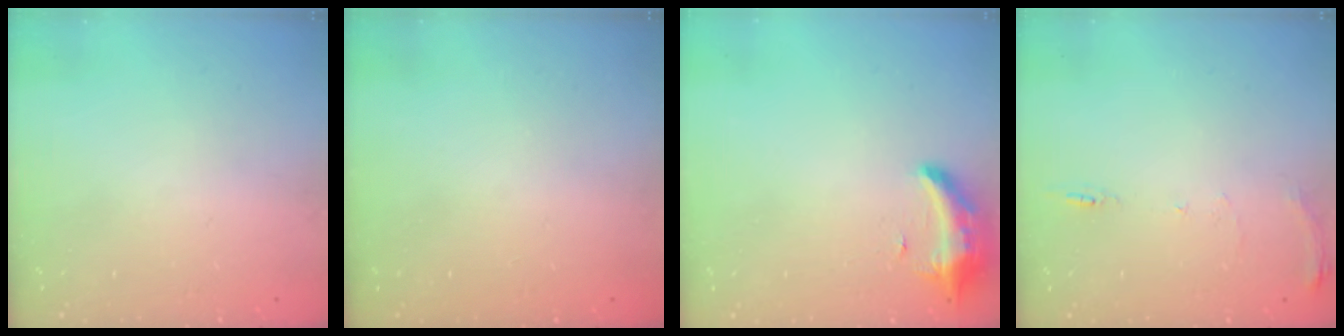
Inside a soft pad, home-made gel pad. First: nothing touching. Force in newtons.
{"total": 0.0}
{"total": 12.2, "press": 9.7, "slide": 7.4}
{"total": 7.4, "press": 7.4, "slide": 0.8}